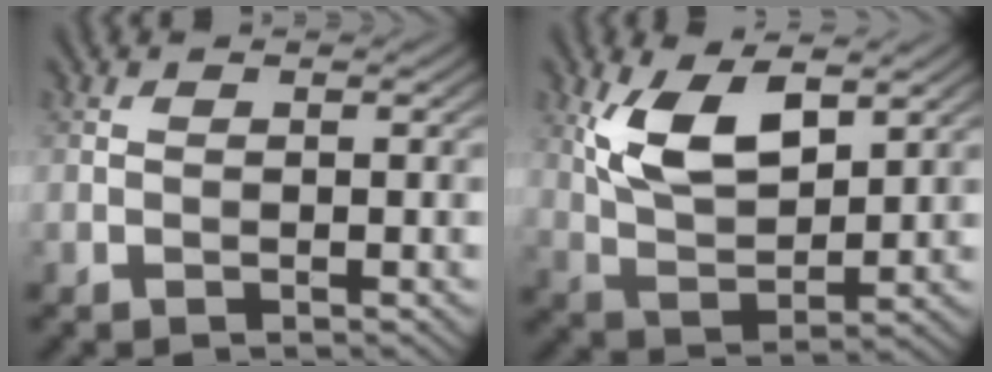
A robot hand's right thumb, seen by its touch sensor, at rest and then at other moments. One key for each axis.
{"total": 9.0, "fx": 4.1, "fy": 4.0, "fz": 6.9, "tx": -0.150, "ty": 0.000, "tz": 0.083}